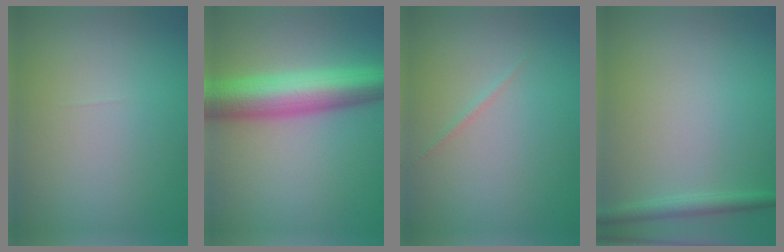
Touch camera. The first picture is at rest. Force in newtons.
{"total": 9.1, "press": 9.1, "slide": 0.2}
{"total": 0.6, "press": 0.6, "slide": 0.0}
{"total": 1.5, "press": 1.5, "slide": 0.1}